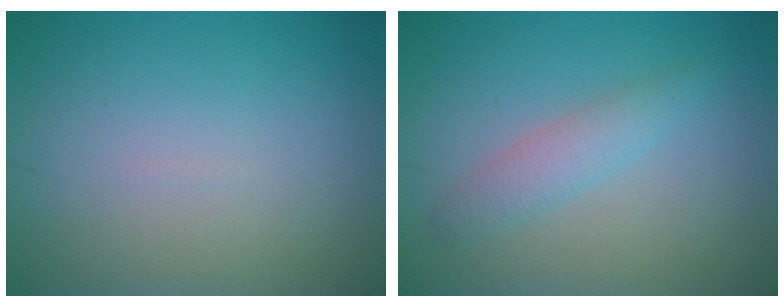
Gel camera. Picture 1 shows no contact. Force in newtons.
{"total": 2.1, "press": 2.1, "slide": 0.2}